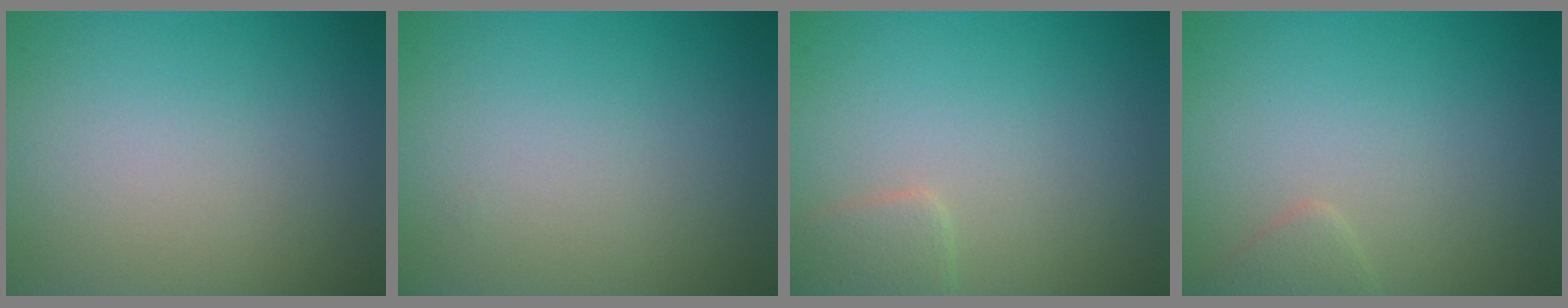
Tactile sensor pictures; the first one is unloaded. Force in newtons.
{"total": 0.0}
{"total": 1.7, "press": 1.7, "slide": 0.1}
{"total": 1.0, "press": 1.0, "slide": 0.1}